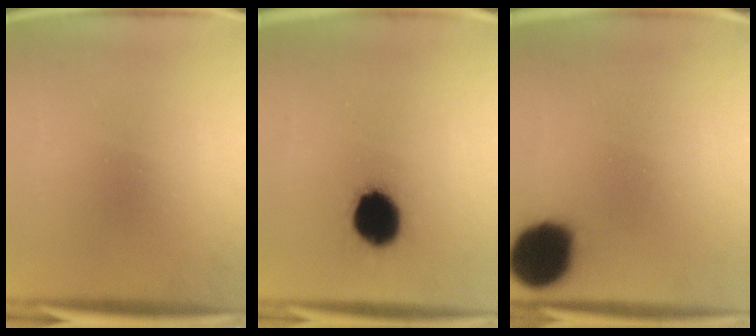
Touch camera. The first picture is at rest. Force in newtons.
{"total": 12.0}
{"total": 18.4}